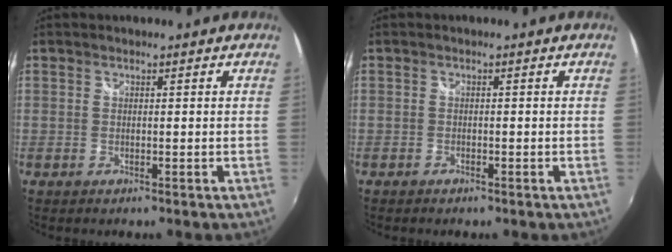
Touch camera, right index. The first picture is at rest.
{"total": 1.4, "force": [-1.2, 0.7, 0.3], "torque": [-0.009, -0.005, -0.020]}